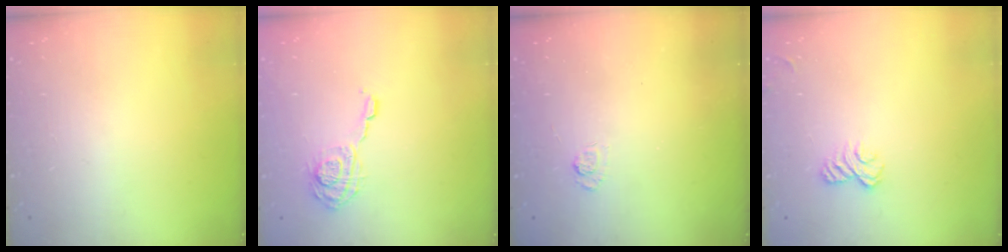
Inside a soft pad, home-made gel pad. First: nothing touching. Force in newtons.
{"total": 12.7, "press": 12.7, "slide": 0.2}
{"total": 3.0, "press": 2.6, "slide": 1.5}
{"total": 6.2, "press": 6.1, "slide": 1.1}